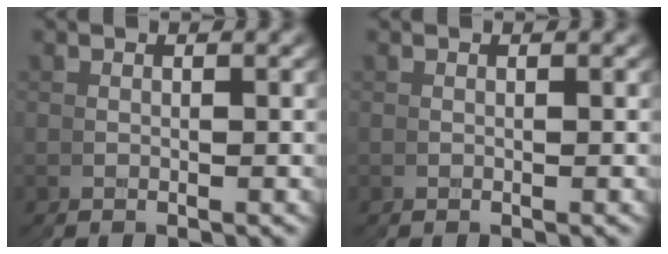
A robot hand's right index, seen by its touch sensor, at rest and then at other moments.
{"total": 0.0}